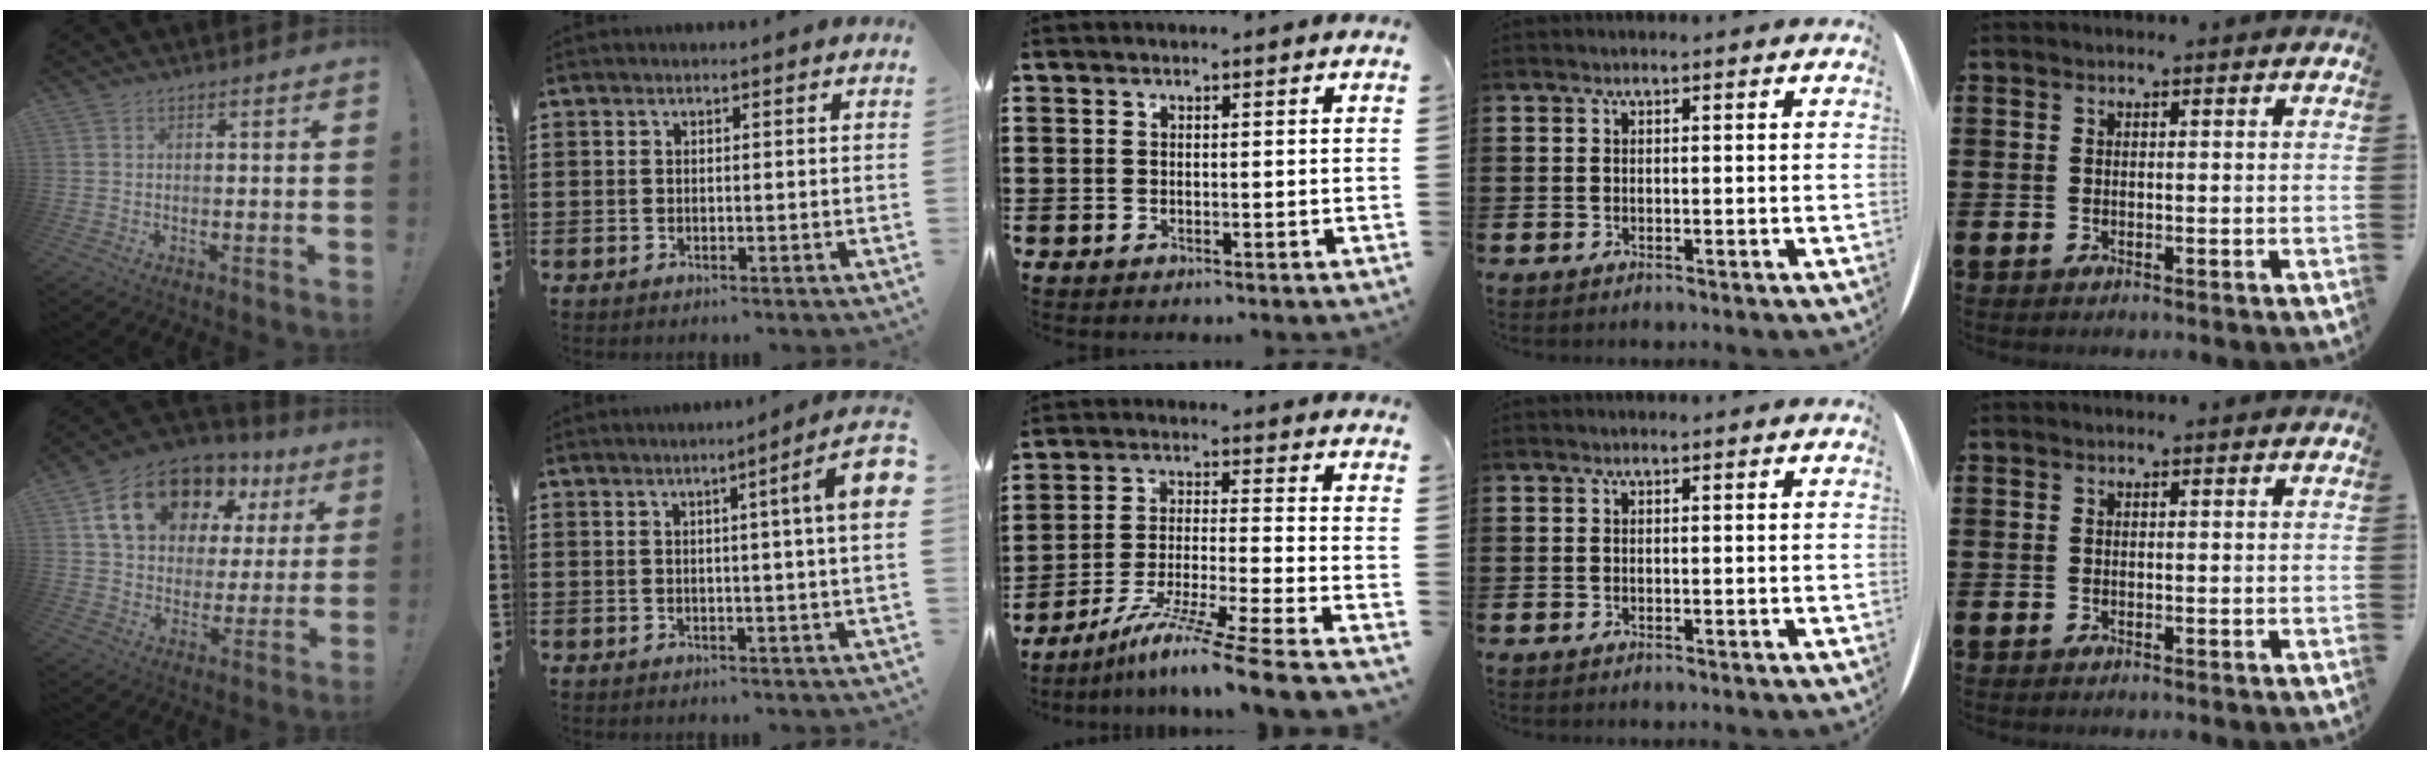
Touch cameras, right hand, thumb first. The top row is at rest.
{"thumb": {"total": 18.9, "force": [10.4, 12.0, 10.3], "torque": [-0.170, -0.043, 0.199]}, "index": {"total": 6.2, "force": [1.4, -0.1, 6.0], "torque": [-0.096, -0.013, 0.017]}, "middle": {"total": 10.8, "force": [-8.7, -1.0, 6.2], "torque": [-0.110, -0.003, -0.174]}}